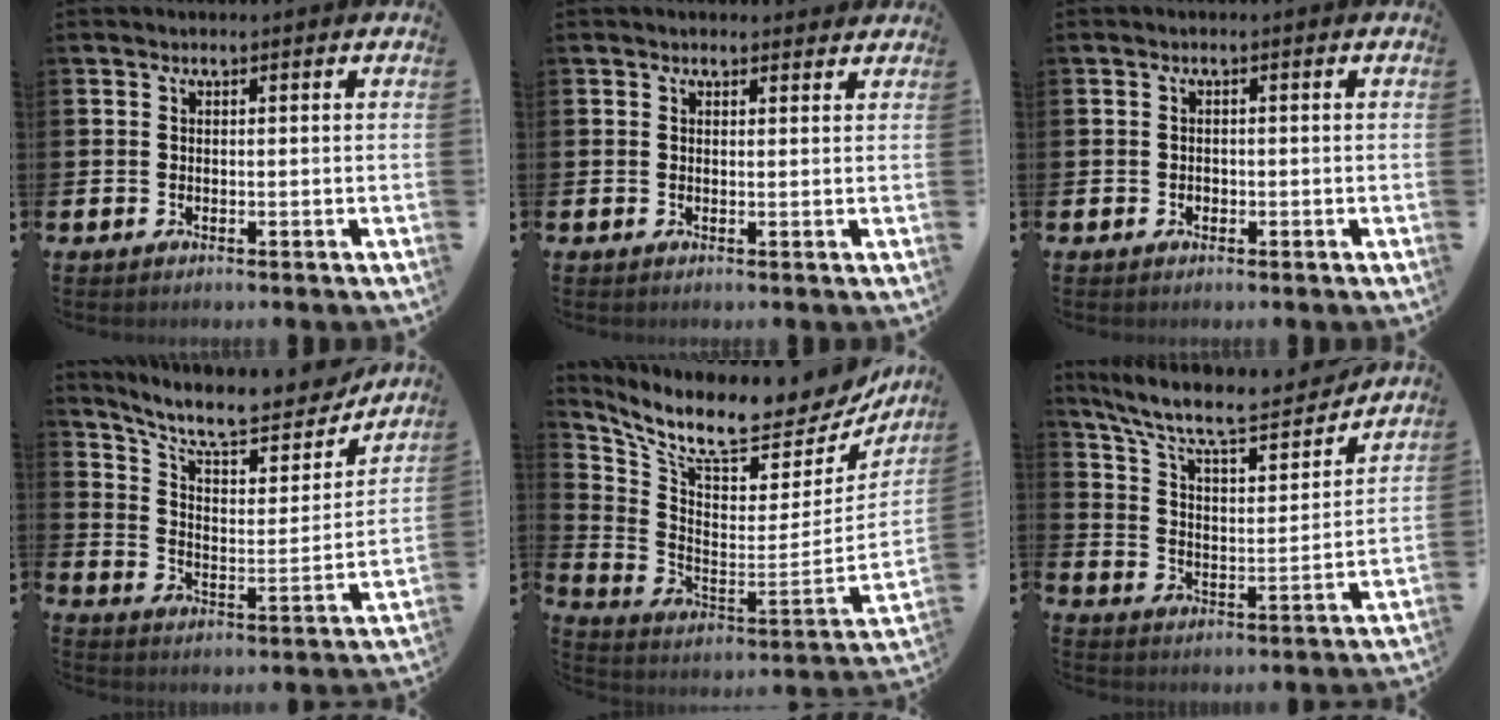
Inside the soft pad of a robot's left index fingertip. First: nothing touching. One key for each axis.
{"total": 1.0, "fx": 0.9, "fy": 0.4, "fz": 0.1, "tx": 0.005, "ty": 0.004, "tz": 0.015}
{"total": 0.8, "fx": -0.3, "fy": 0.7, "fz": 0.3, "tx": -0.006, "ty": 0.005, "tz": -0.008}
{"total": 11.1, "fx": 9.7, "fy": 3.0, "fz": 4.5, "tx": -0.118, "ty": -0.065, "tz": 0.167}
{"total": 9.3, "fx": 7.8, "fy": 2.3, "fz": 4.5, "tx": -0.107, "ty": -0.080, "tz": 0.125}
{"total": 10.2, "fx": 9.1, "fy": 2.3, "fz": 4.1, "tx": -0.115, "ty": -0.059, "tz": 0.155}